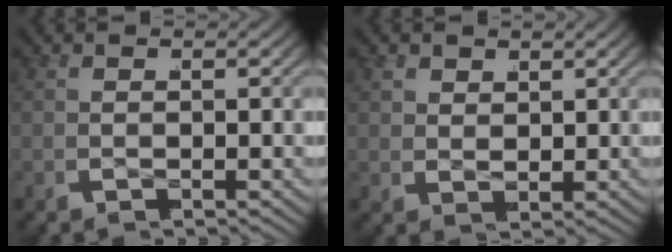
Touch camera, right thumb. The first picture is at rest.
{"total": 1.6, "force": [1.2, 0.9, 0.5], "torque": [-0.010, -0.006, 0.026]}